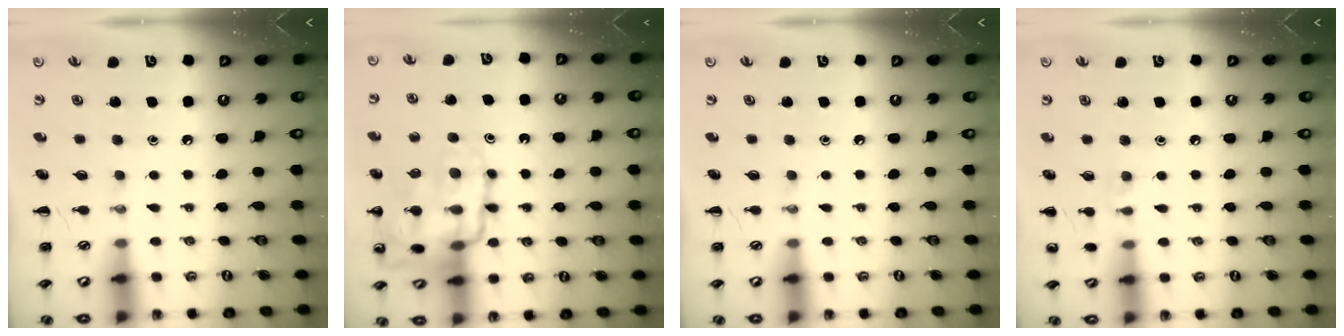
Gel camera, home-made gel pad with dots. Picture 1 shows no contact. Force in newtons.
{"total": 20.0, "press": 19.8, "slide": 2.3}
{"total": 0.0}
{"total": 5.6, "press": 5.3, "slide": 1.8}